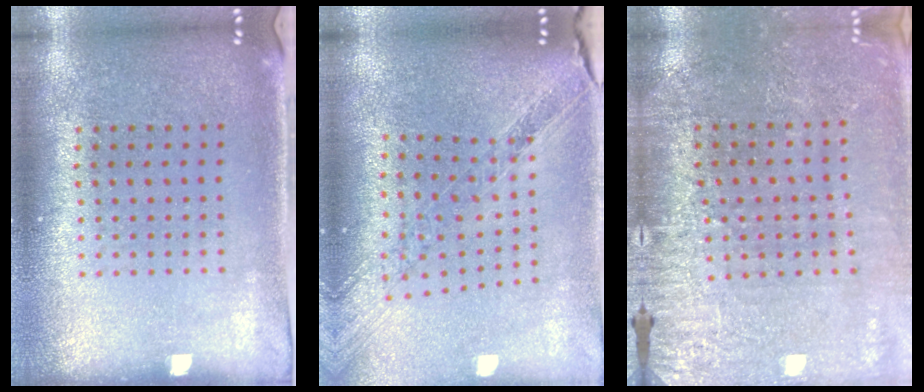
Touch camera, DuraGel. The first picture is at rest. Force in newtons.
{"total": 1.2, "press": 1.2, "slide": 0.3}
{"total": 2.9, "press": 2.9, "slide": 0.2}